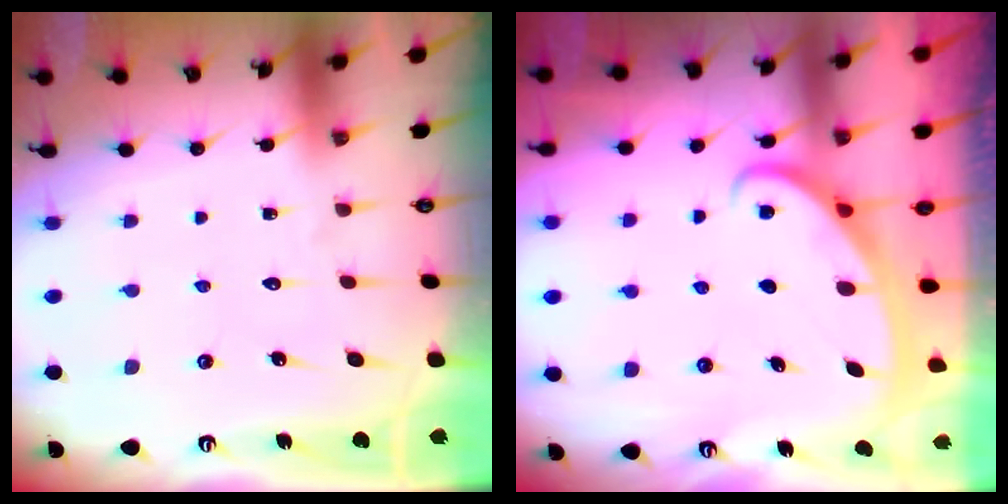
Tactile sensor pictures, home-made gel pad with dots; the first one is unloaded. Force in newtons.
{"total": 2.9, "press": 2.9, "slide": 0.3}